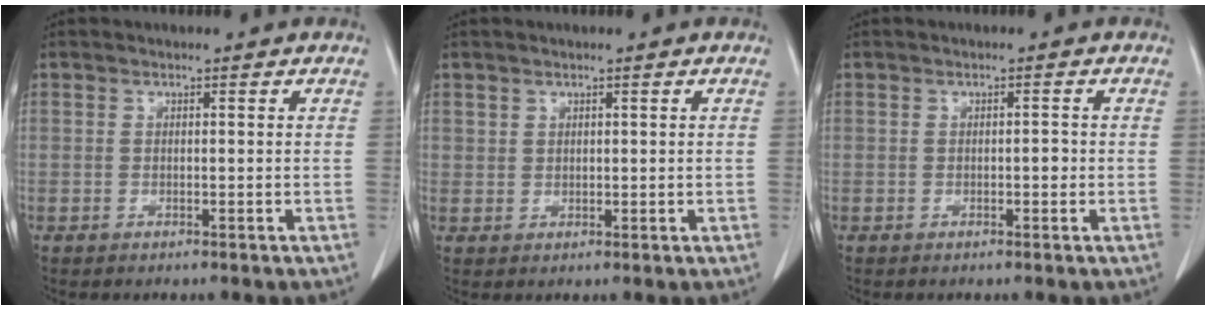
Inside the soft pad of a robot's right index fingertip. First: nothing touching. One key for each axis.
{"total": 1.3, "fx": 0.7, "fy": 1.0, "fz": 0.1, "tx": 0.012, "ty": -0.002, "tz": 0.006}
{"total": 1.1, "fx": -0.2, "fy": 0.4, "fz": 1.0, "tx": -0.012, "ty": 0.003, "tz": -0.005}